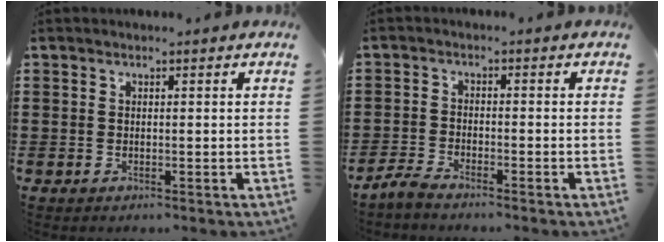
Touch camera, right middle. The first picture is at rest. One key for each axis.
{"total": 2.5, "fx": -2.3, "fy": 0.2, "fz": 0.9, "tx": -0.032, "ty": 0.001, "tz": -0.051}